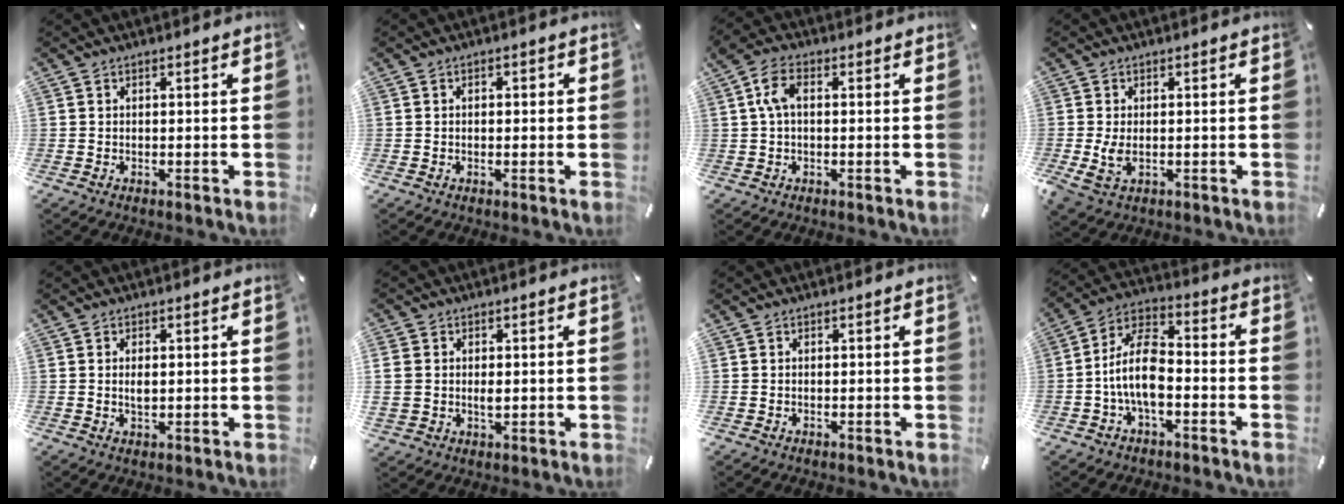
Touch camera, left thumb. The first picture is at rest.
{"total": 1.1, "force": [-0.2, 0.8, 0.8], "torque": [-0.015, 0.005, -0.006]}
{"total": 6.3, "force": [1.1, 3.7, 5.0], "torque": [-0.120, 0.005, 0.015]}
{"total": 4.3, "force": [-0.4, 2.7, 3.4], "torque": [-0.071, -0.006, -0.009]}
{"total": 2.5, "force": [0.3, 1.4, 2.1], "torque": [-0.043, -0.003, 0.000]}
{"total": 4.8, "force": [0.6, 4.1, 2.3], "torque": [-0.049, 0.001, 0.009]}
{"total": 0.8, "force": [0.0, 0.8, -0.3], "torque": [0.007, 0.007, -0.003]}
{"total": 12.2, "force": [-3.3, 6.4, 9.9], "torque": [-0.207, 0.012, -0.062]}